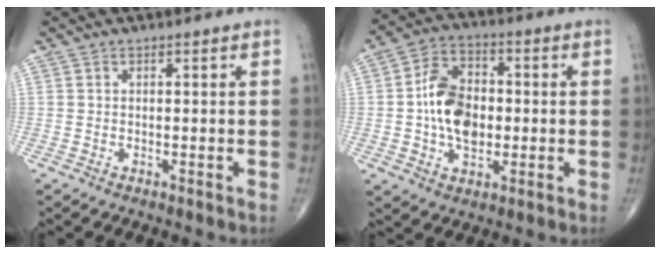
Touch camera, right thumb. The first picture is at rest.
{"total": 12.0, "force": [-0.6, 8.0, 8.9], "torque": [-0.134, 0.017, -0.016]}